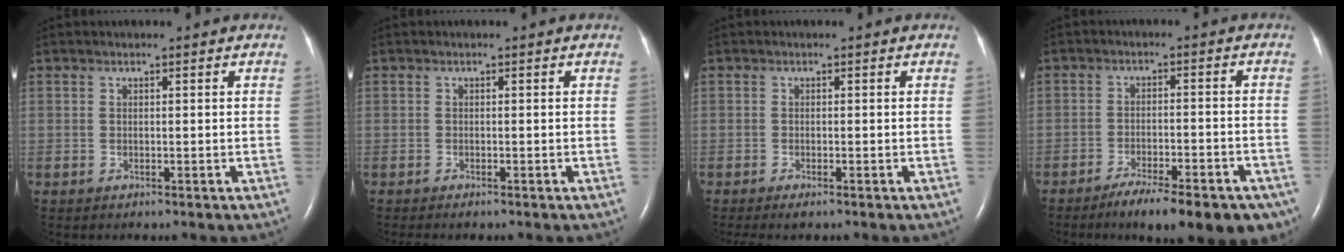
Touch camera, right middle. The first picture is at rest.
{"total": 1.0, "force": [-0.8, 0.1, 0.5], "torque": [-0.009, -0.002, -0.012]}
{"total": 1.8, "force": [-1.3, 0.2, 1.2], "torque": [-0.022, -0.007, -0.021]}
{"total": 13.9, "force": [-10.1, 3.6, 8.8], "torque": [-0.082, 0.005, -0.143]}